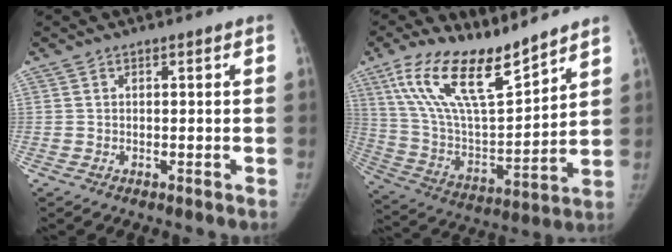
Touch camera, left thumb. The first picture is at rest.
{"total": 18.8, "force": [13.5, 5.5, 11.8], "torque": [-0.189, -0.065, 0.260]}